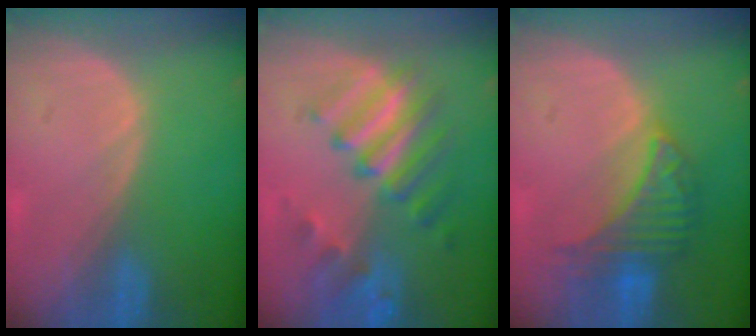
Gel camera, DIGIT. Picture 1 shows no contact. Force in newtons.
{"total": 9.5, "press": 8.3, "slide": 4.7}
{"total": 6.6, "press": 6.6, "slide": 0.7}